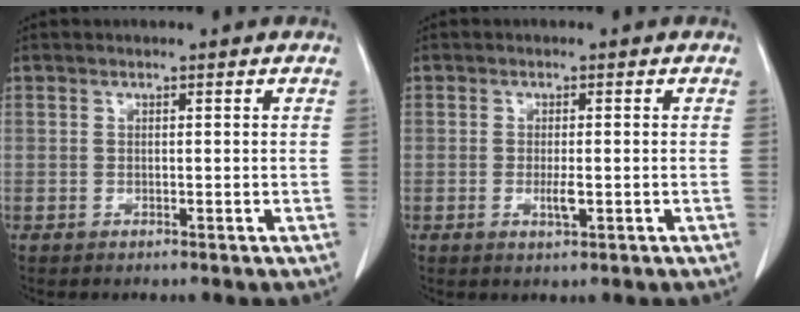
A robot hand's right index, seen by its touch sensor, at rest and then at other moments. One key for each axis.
{"total": 2.3, "fx": -0.6, "fy": 0.5, "fz": 2.2, "tx": -0.044, "ty": -0.003, "tz": -0.009}